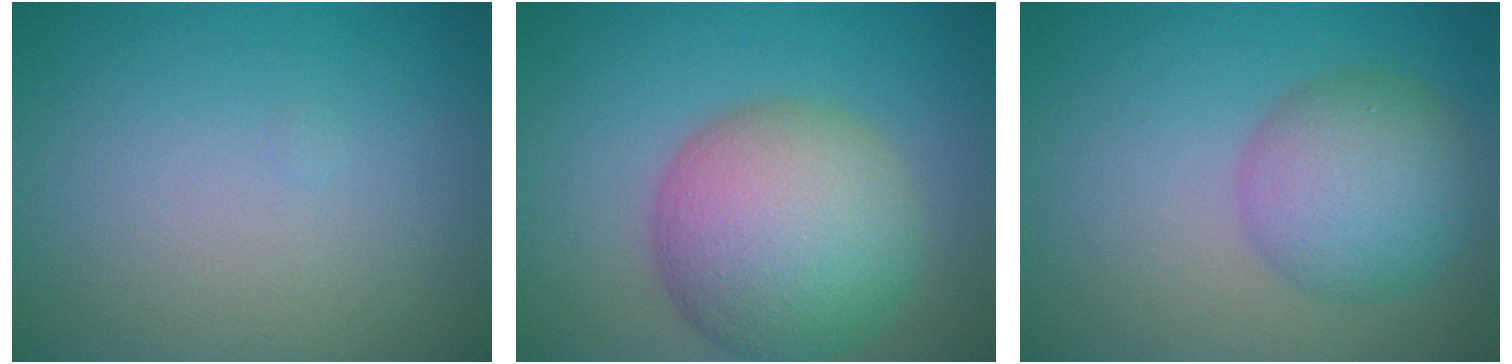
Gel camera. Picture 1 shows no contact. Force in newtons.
{"total": 10.3, "press": 10.2, "slide": 0.5}
{"total": 6.1, "press": 6.1, "slide": 0.3}